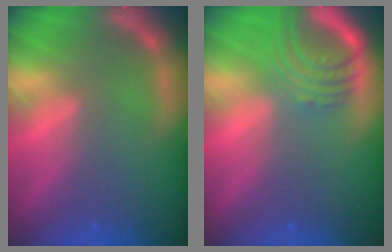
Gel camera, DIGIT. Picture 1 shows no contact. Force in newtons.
{"total": 6.1}